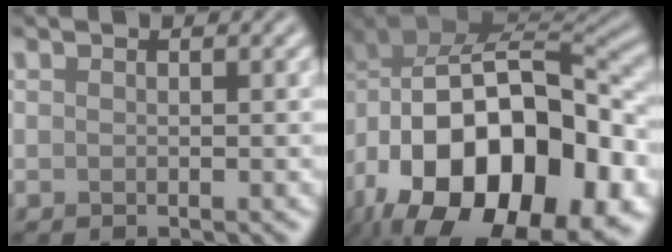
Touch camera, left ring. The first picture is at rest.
{"total": 20.6, "force": [-7.4, 11.9, 15.0], "torque": [-0.267, -0.034, -0.096]}